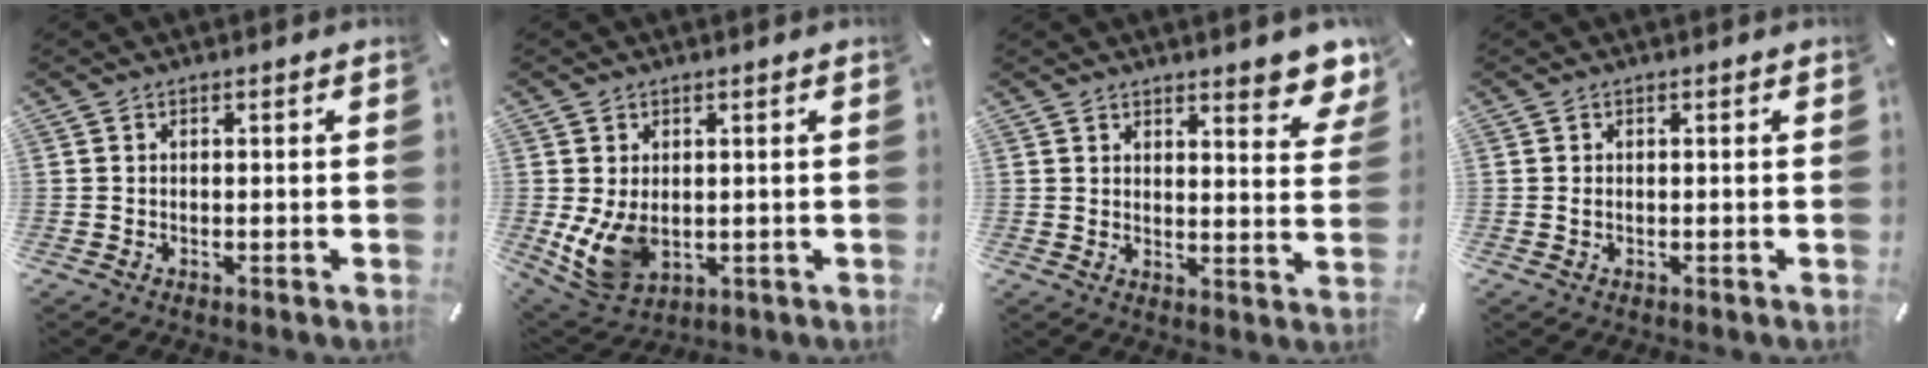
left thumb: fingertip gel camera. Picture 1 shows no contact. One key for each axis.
{"total": 9.4, "fx": -0.1, "fy": 7.0, "fz": 6.2, "tx": -0.134, "ty": -0.007, "tz": 0.002}
{"total": 6.9, "fx": 5.9, "fy": 2.3, "fz": 2.8, "tx": -0.024, "ty": -0.047, "tz": 0.102}
{"total": 0.6, "fx": 0.0, "fy": 0.4, "fz": 0.4, "tx": -0.009, "ty": 0.000, "tz": -0.001}